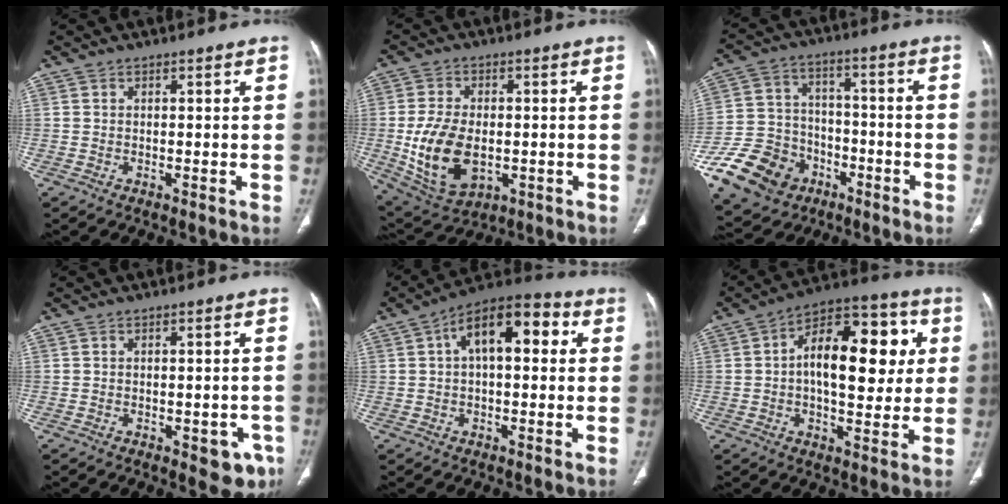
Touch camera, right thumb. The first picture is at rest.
{"total": 13.9, "force": [-2.0, 8.6, 10.7], "torque": [-0.196, -0.004, -0.016]}
{"total": 17.7, "force": [-9.0, 13.3, 7.4], "torque": [-0.135, 0.057, -0.151]}
{"total": 6.1, "force": [-2.6, 3.2, 4.4], "torque": [-0.026, 0.007, -0.025]}
{"total": 13.4, "force": [3.2, 6.7, 11.2], "torque": [-0.159, 0.037, 0.042]}
{"total": 18.9, "force": [2.7, 9.8, 16.0], "torque": [-0.203, 0.024, 0.032]}